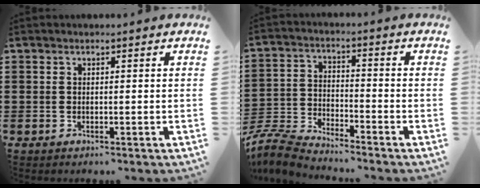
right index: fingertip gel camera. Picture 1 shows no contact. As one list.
[{"total": 6.4, "force": [-6.3, 0.1, 1.1], "torque": [-0.049, -0.006, -0.131]}]